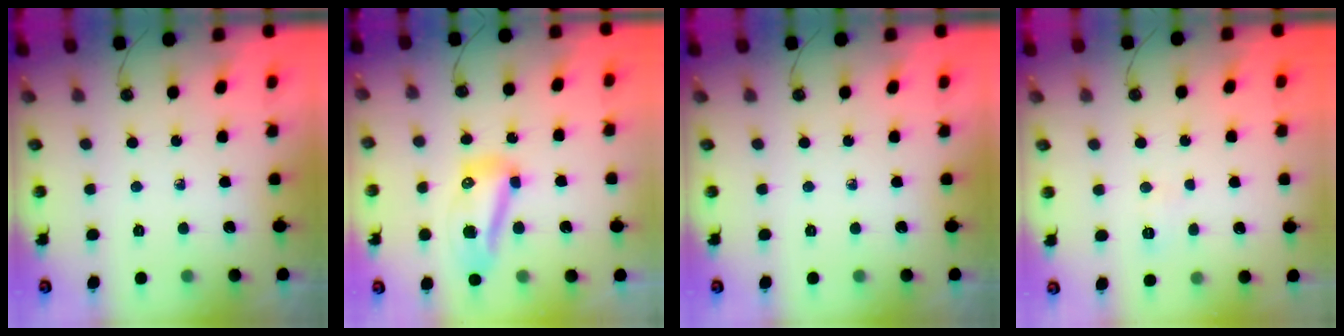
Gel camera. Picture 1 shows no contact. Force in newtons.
{"total": 11.7, "press": 11.0, "slide": 4.1}
{"total": 0.0}
{"total": 16.4, "press": 6.4, "slide": 15.2}